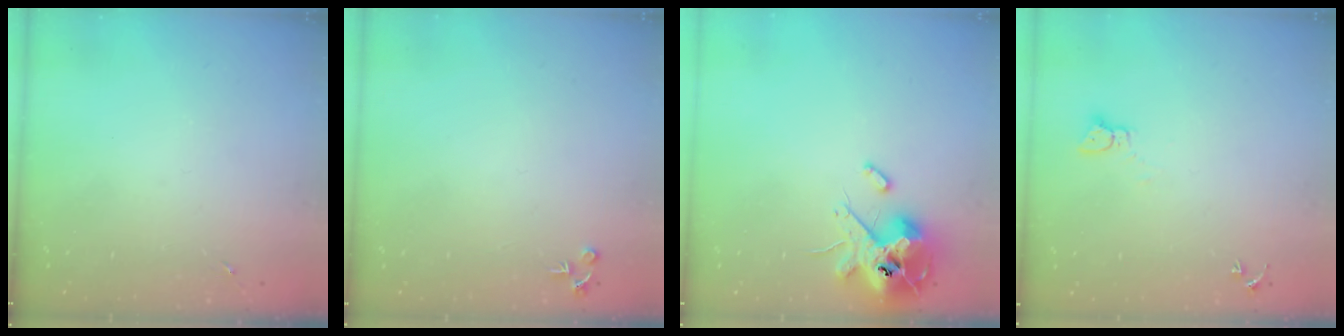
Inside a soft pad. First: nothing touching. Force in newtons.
{"total": 4.3, "press": 4.3, "slide": 0.5}
{"total": 13.9, "press": 13.7, "slide": 2.3}
{"total": 2.3, "press": 2.3, "slide": 0.3}